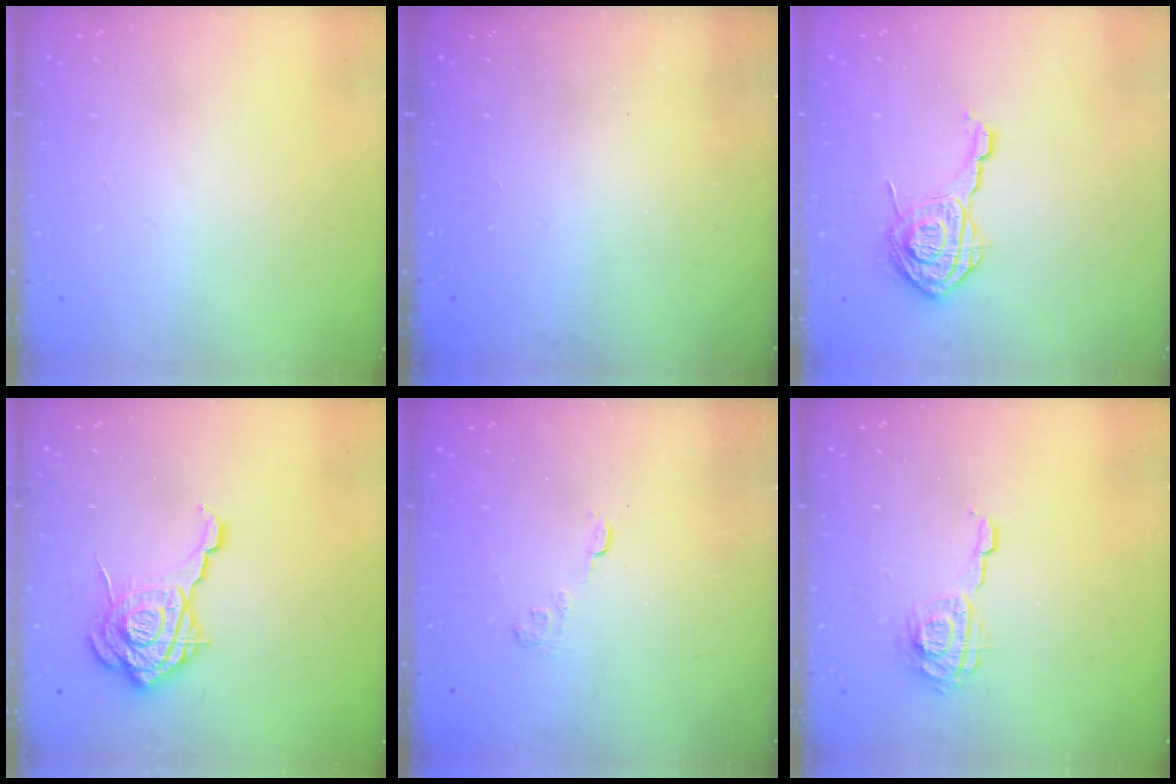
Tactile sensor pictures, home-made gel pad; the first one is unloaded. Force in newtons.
{"total": 2.3, "press": 2.2, "slide": 0.8}
{"total": 14.0, "press": 14.0, "slide": 0.6}
{"total": 18.2, "press": 18.1, "slide": 2.0}
{"total": 2.7, "press": 2.3, "slide": 1.4}
{"total": 9.5, "press": 9.4, "slide": 0.6}